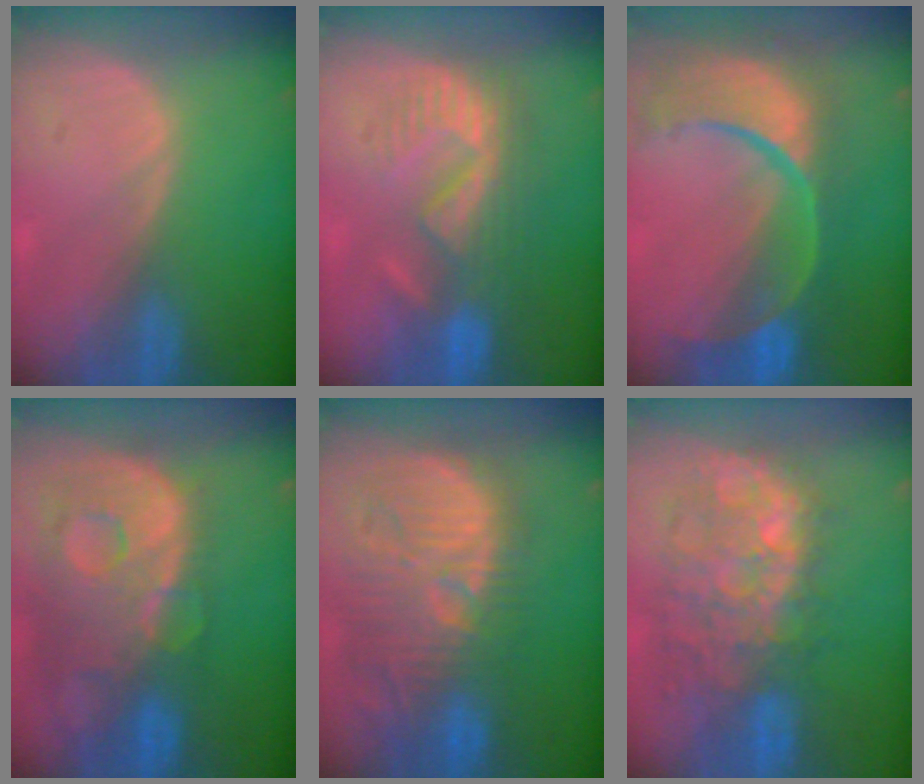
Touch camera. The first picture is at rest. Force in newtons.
{"total": 8.7, "press": 8.2, "slide": 3.0}
{"total": 13.6, "press": 10.9, "slide": 8.2}
{"total": 13.7, "press": 11.2, "slide": 8.0}
{"total": 13.5, "press": 12.5, "slide": 5.0}
{"total": 11.0, "press": 10.3, "slide": 3.9}